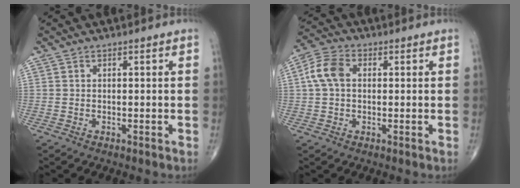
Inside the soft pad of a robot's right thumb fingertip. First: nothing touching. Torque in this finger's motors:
{"motor_torque": [0.46, 0.83, 0.53, -0.03, 0.05]}